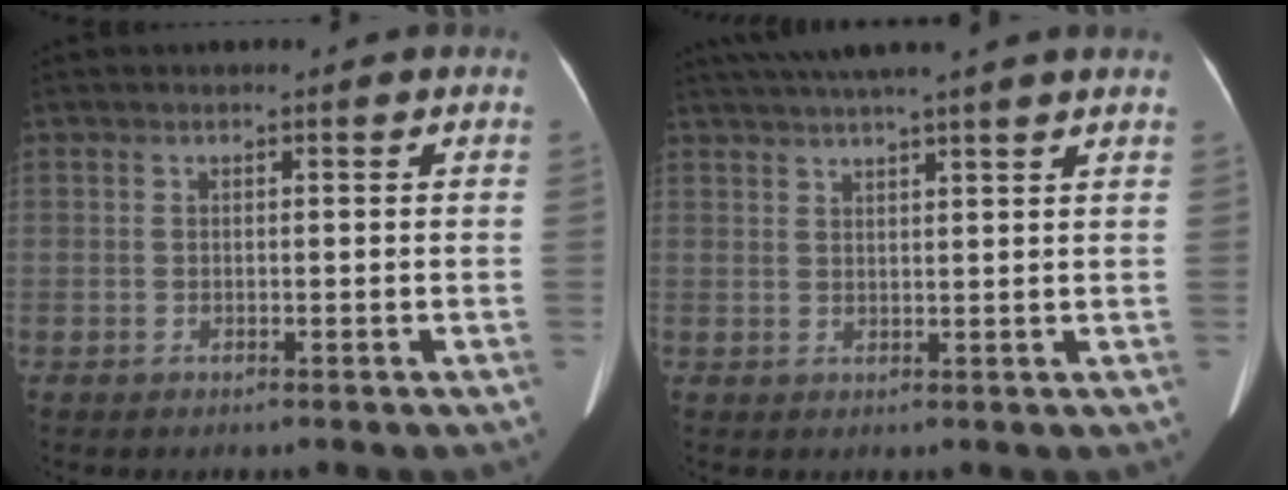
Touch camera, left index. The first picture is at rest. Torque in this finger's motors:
{"motor_torque": [0.83, -1.31, 0.13, 0.10]}